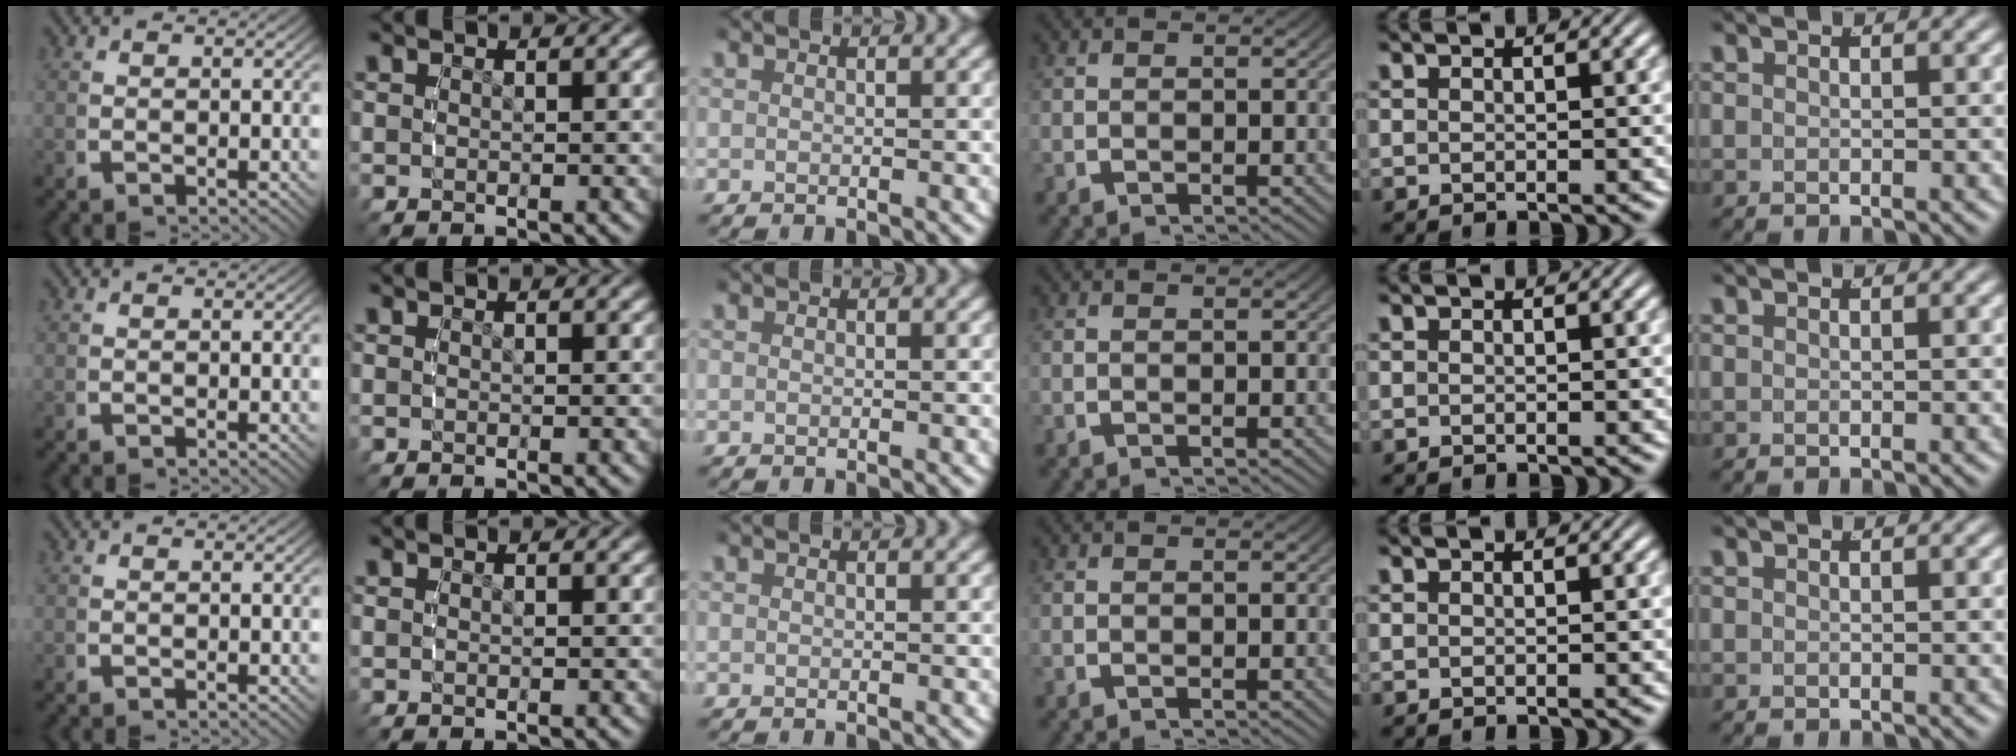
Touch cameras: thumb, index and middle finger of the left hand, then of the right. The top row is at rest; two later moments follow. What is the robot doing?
{"motion": "reach", "object": "glasses case"}